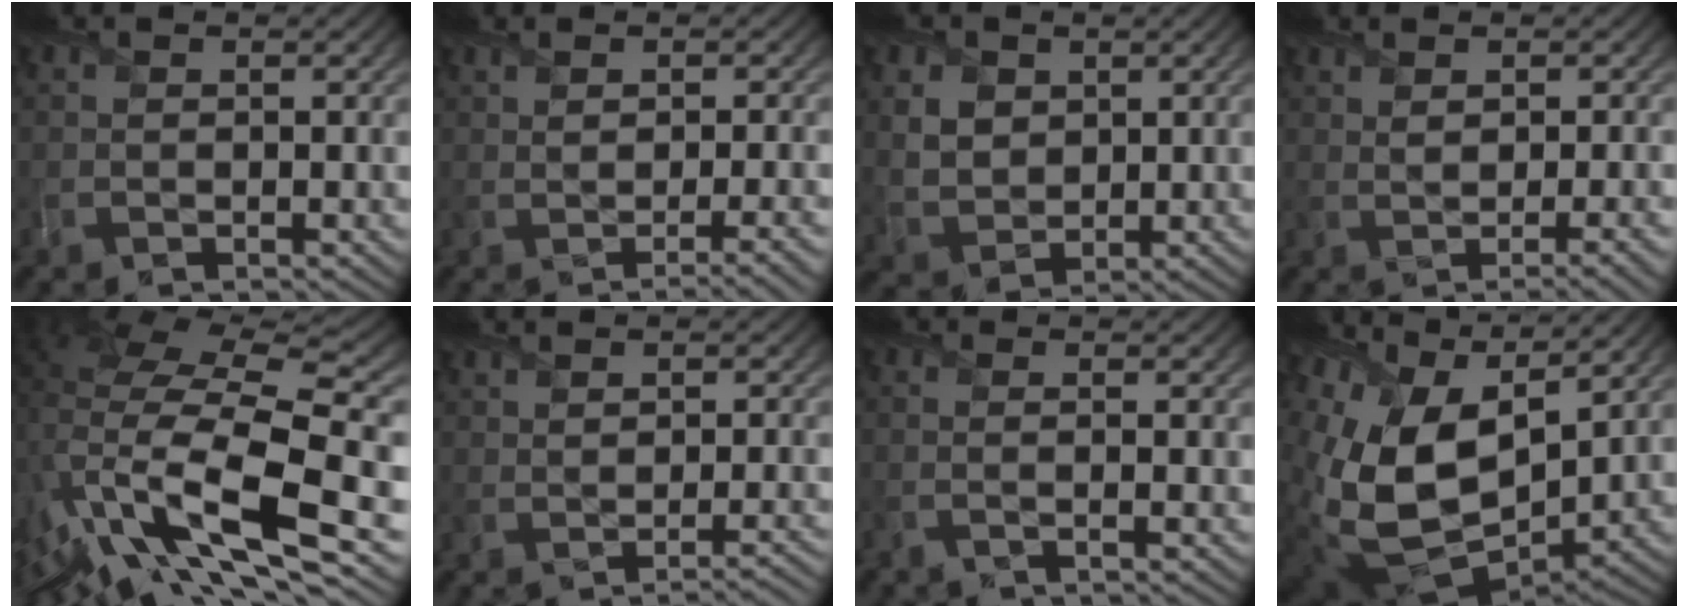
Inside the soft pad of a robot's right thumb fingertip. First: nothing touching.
{"total": 3.4, "force": [-0.7, 0.8, 3.2], "torque": [-0.042, 0.003, -0.008]}
{"total": 5.3, "force": [1.9, 4.1, 2.6], "torque": [-0.082, -0.008, 0.030]}
{"total": 3.0, "force": [0.0, 0.9, 2.8], "torque": [-0.040, 0.007, 0.005]}
{"total": 17.9, "force": [-6.4, 6.8, 15.2], "torque": [-0.341, -0.021, -0.118]}
{"total": 1.4, "force": [-0.6, 0.4, 1.2], "torque": [-0.017, 0.002, -0.009]}
{"total": 1.7, "force": [-0.7, 0.2, 1.6], "torque": [-0.026, 0.004, -0.025]}
{"total": 17.0, "force": [3.5, 10.4, 12.9], "torque": [-0.310, -0.025, 0.092]}